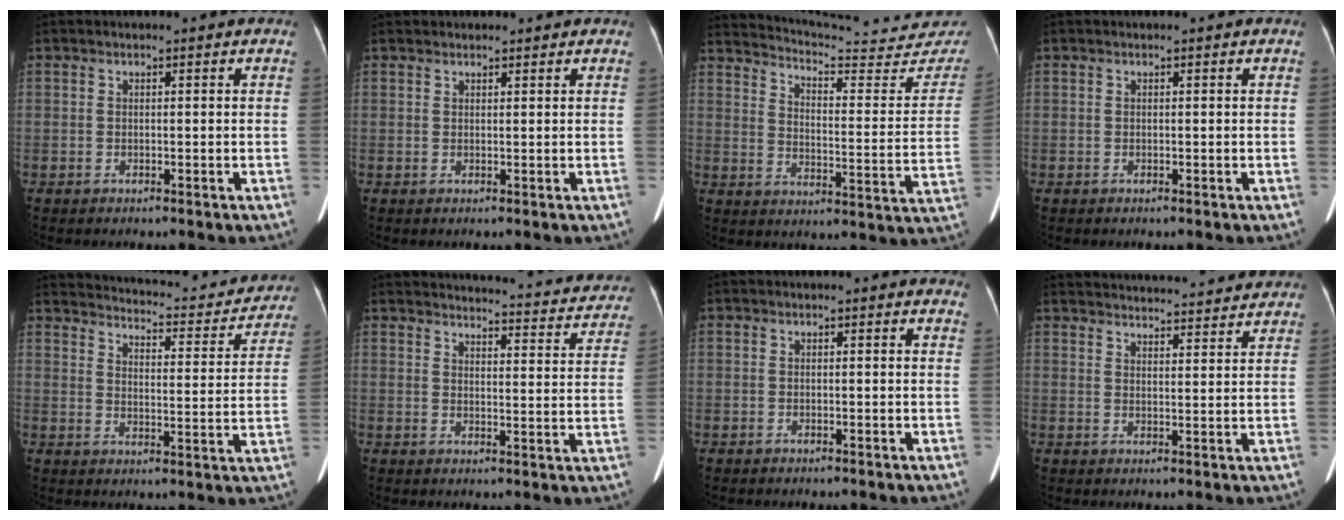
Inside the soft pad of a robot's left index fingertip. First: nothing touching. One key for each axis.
{"total": 2.2, "fx": 2.1, "fy": 0.5, "fz": 0.6, "tx": -0.005, "ty": 0.009, "tz": 0.028}
{"total": 26.5, "fx": 25.4, "fy": 1.6, "fz": 7.2, "tx": -0.108, "ty": -0.114, "tz": 0.313}
{"total": 0.0}
{"total": 20.8, "fx": 18.1, "fy": 5.7, "fz": 8.5, "tx": -0.112, "ty": -0.017, "tz": 0.215}
{"total": 23.9, "fx": 22.5, "fy": 4.3, "fz": 6.7, "tx": -0.075, "ty": -0.063, "tz": 0.249}
{"total": 2.4, "fx": 2.2, "fy": 0.6, "fz": 0.8, "tx": -0.006, "ty": -0.005, "tz": 0.009}
{"total": 25.4, "fx": 24.1, "fy": 3.9, "fz": 7.0, "tx": -0.113, "ty": -0.014, "tz": 0.305}